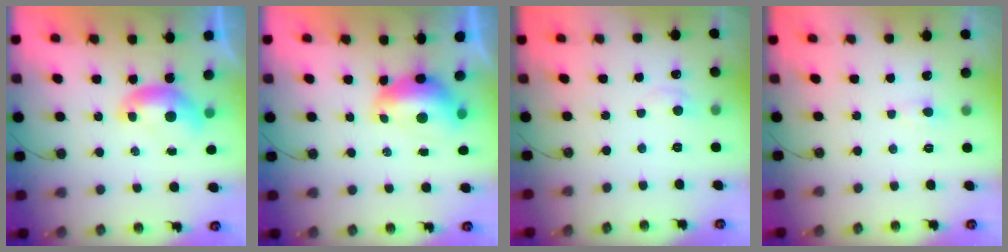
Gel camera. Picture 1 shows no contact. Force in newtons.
{"total": 1.6, "press": 1.5, "slide": 0.6}
{"total": 0.7, "press": 0.2, "slide": 0.7}
{"total": 0.8, "press": 0.6, "slide": 0.5}